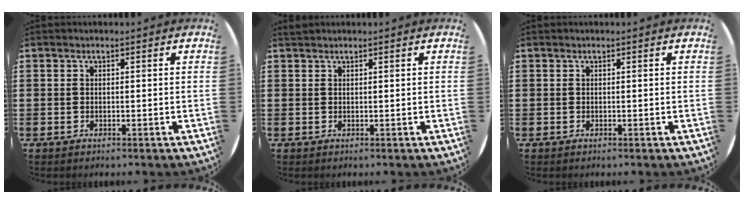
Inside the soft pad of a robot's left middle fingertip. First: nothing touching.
{"total": 0.5, "force": [0.5, 0.0, -0.1], "torque": [0.000, 0.001, 0.011]}
{"total": 0.0}